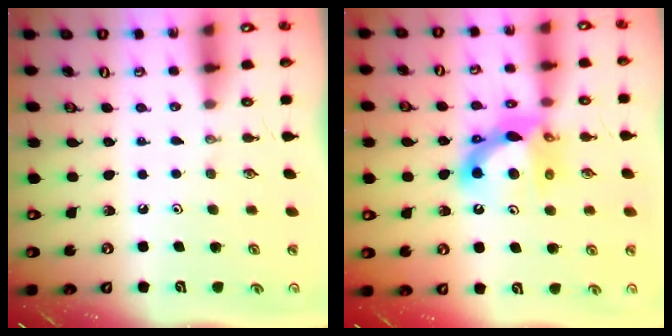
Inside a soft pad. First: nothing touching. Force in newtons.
{"total": 10.8, "press": 10.6, "slide": 2.4}